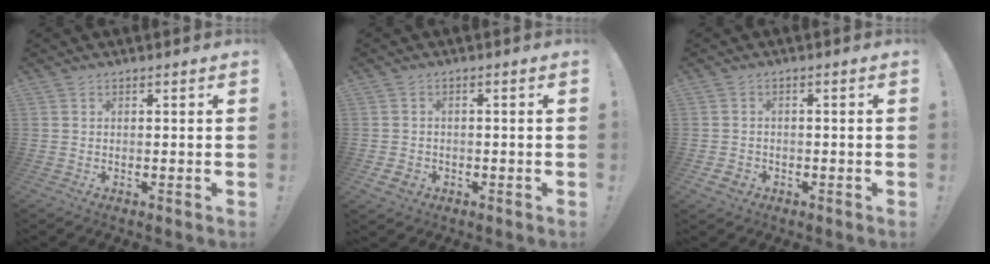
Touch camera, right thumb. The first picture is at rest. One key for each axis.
{"total": 3.8, "fx": -1.6, "fy": 2.9, "fz": 1.8, "tx": -0.031, "ty": 0.000, "tz": -0.030}
{"total": 3.3, "fx": -1.7, "fy": 2.4, "fz": 1.4, "tx": -0.025, "ty": 0.003, "tz": -0.029}